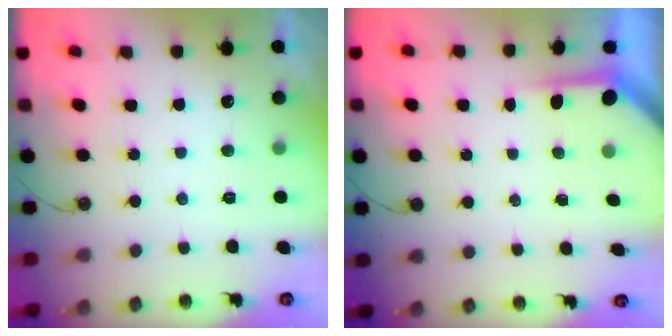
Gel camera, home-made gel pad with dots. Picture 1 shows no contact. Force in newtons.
{"total": 4.0, "press": 3.9, "slide": 0.4}